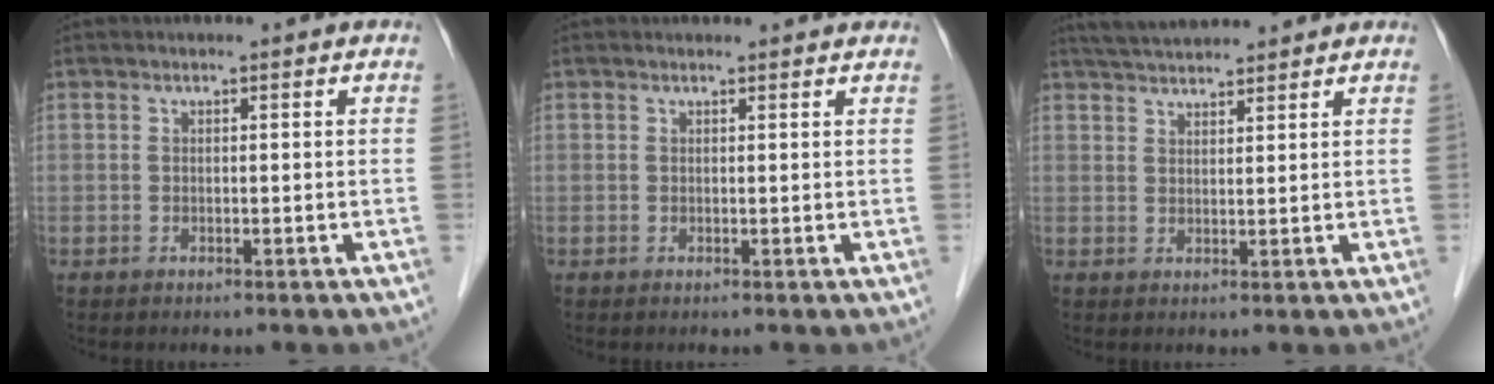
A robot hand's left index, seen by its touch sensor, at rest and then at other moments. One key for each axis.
{"total": 2.3, "fx": 2.2, "fy": 0.4, "fz": 0.3, "tx": -0.012, "ty": 0.007, "tz": 0.020}
{"total": 6.9, "fx": 6.4, "fy": 0.9, "fz": 2.5, "tx": -0.046, "ty": 0.033, "tz": 0.106}